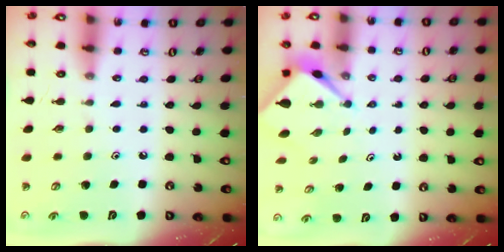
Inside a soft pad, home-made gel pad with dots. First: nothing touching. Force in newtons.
{"total": 2.7, "press": 2.7, "slide": 0.1}